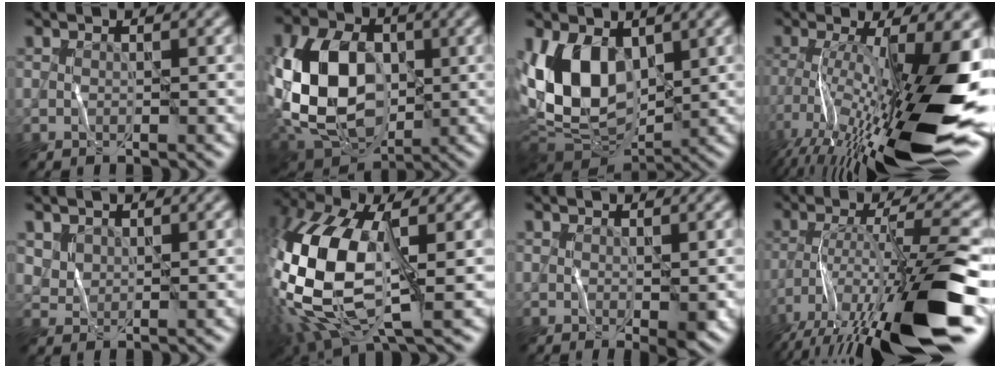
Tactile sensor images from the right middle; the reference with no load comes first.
{"total": 12.4, "force": [-0.4, 8.8, 8.7], "torque": [-0.197, -0.007, -0.004]}
{"total": 8.8, "force": [0.7, 5.3, 7.0], "torque": [-0.150, 0.001, 0.009]}
{"total": 15.9, "force": [-5.3, 3.7, 14.5], "torque": [-0.247, -0.008, -0.081]}
{"total": 0.8, "force": [0.7, 0.4, 0.0], "torque": [-0.009, 0.001, 0.027]}
{"total": 14.5, "force": [-1.0, 7.3, 12.5], "torque": [-0.306, -0.005, -0.012]}
{"total": 1.2, "force": [-0.2, -0.2, 1.2], "torque": [-0.020, -0.001, 0.006]}
{"total": 14.4, "force": [-8.5, 2.1, 11.4], "torque": [-0.205, 0.009, -0.133]}